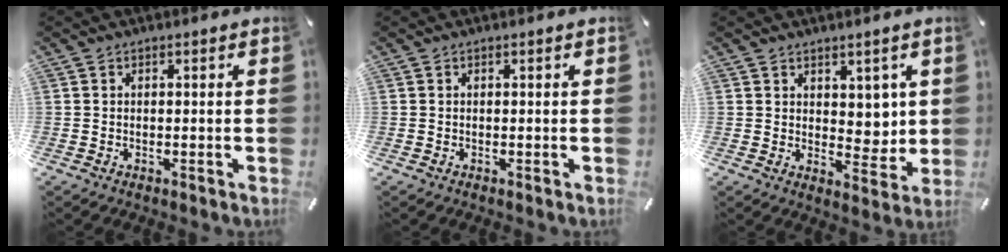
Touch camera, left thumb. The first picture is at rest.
{"total": 0.0}
{"total": 6.2, "force": [2.7, 4.8, 2.9], "torque": [-0.019, -0.021, 0.047]}